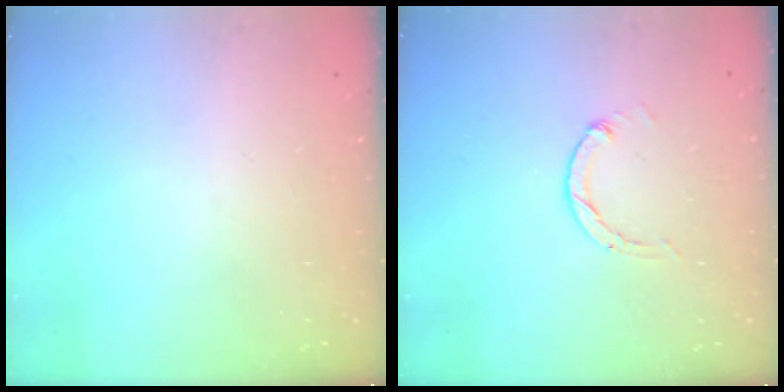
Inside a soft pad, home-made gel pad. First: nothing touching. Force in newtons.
{"total": 0.0}